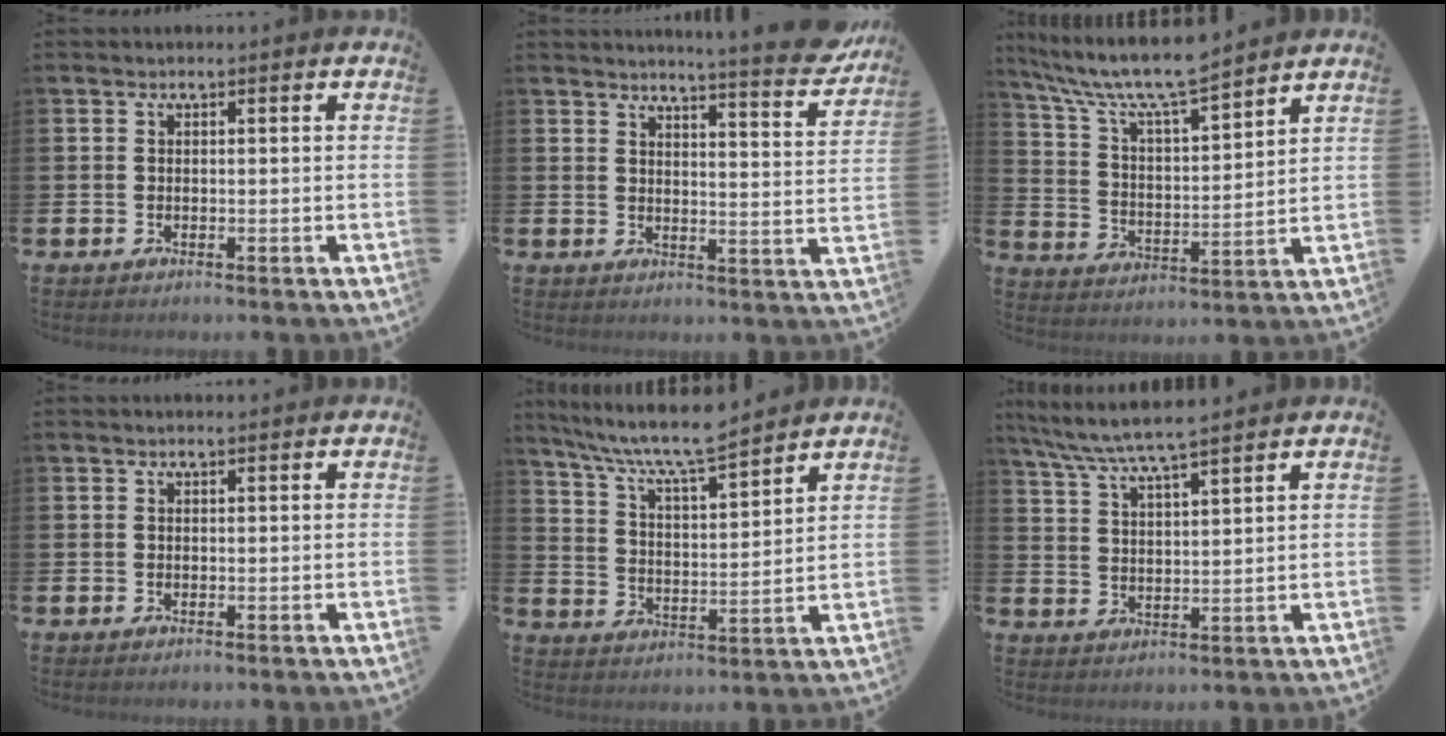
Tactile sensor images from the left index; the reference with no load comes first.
{"total": 5.9, "force": [5.6, -0.5, 1.8], "torque": [-0.022, -0.051, 0.089]}
{"total": 9.5, "force": [8.6, 1.0, 3.9], "torque": [-0.112, -0.050, 0.149]}
{"total": 0.5, "force": [0.5, 0.0, 0.2], "torque": [-0.002, 0.000, 0.008]}
{"total": 8.7, "force": [8.0, 0.7, 3.4], "torque": [-0.098, -0.048, 0.139]}
{"total": 6.5, "force": [6.1, 0.0, 2.2], "torque": [-0.065, -0.031, 0.108]}